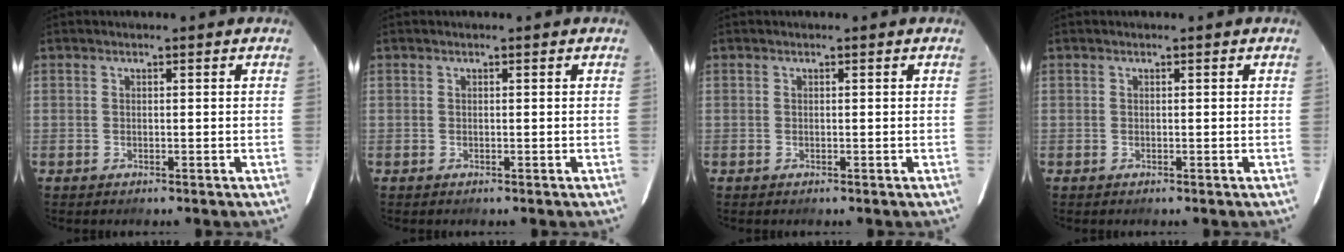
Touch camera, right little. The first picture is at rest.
{"total": 0.0}
{"total": 0.0}
{"total": 0.0}